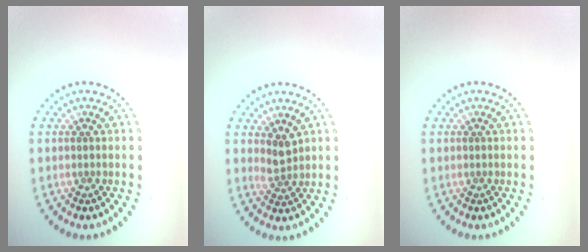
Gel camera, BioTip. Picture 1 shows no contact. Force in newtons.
{"total": 1.9, "press": 1.4, "slide": 1.2}
{"total": 0.0}